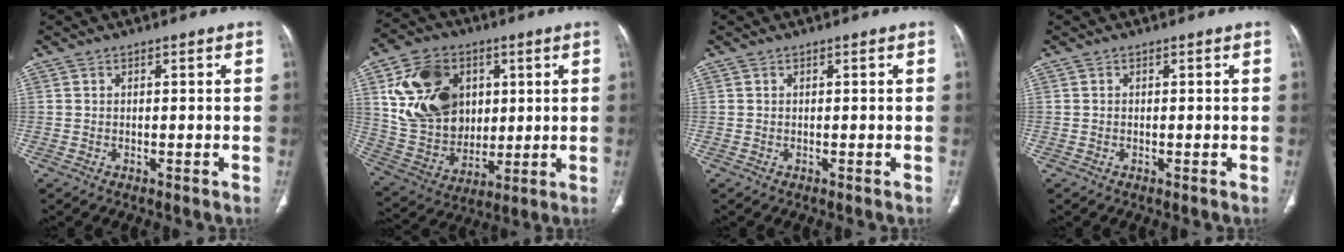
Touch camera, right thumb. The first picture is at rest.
{"total": 19.9, "force": [5.5, 15.4, 11.4], "torque": [-0.180, -0.005, 0.115]}
{"total": 0.0}
{"total": 0.0}